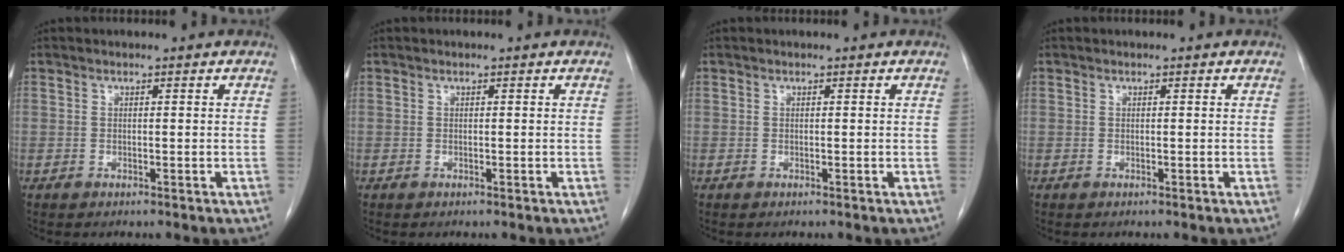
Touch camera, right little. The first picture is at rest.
{"total": 0.0}
{"total": 0.0}
{"total": 0.0}